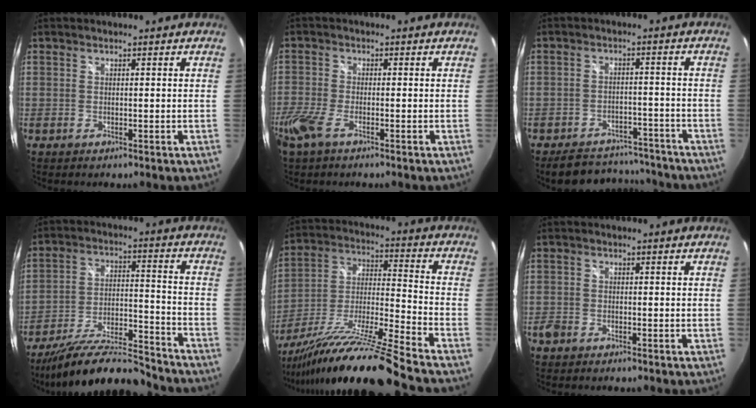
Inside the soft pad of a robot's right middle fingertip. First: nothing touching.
{"total": 6.4, "force": [-3.9, 2.1, 4.6], "torque": [-0.119, -0.016, -0.078]}
{"total": 12.7, "force": [-11.2, 4.7, 3.6], "torque": [-0.081, 0.018, -0.142]}
{"total": 19.6, "force": [-17.4, 2.7, 8.7], "torque": [-0.163, -0.028, -0.274]}
{"total": 21.8, "force": [-17.7, -2.3, 12.5], "torque": [-0.208, -0.048, -0.314]}
{"total": 2.0, "force": [-1.6, 1.0, 0.6], "torque": [-0.019, -0.003, -0.032]}